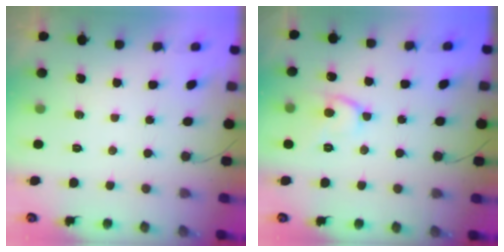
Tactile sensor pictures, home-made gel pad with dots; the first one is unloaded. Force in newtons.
{"total": 10.6, "press": 10.6, "slide": 0.8}